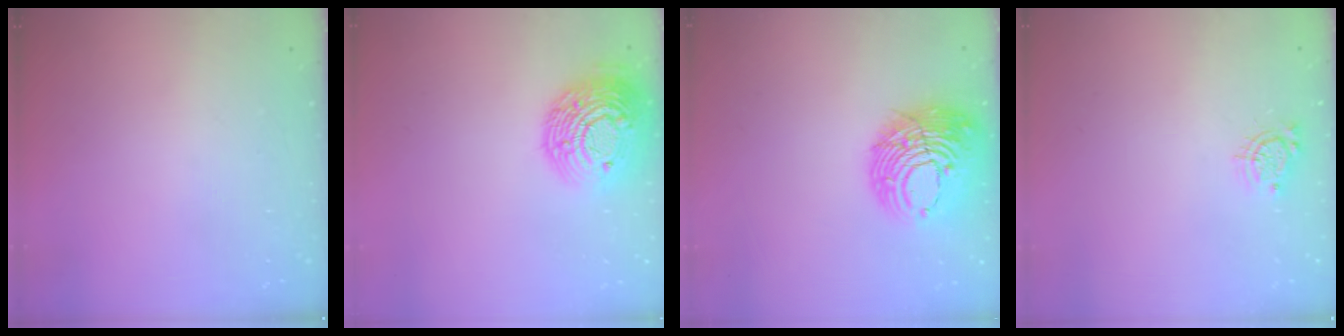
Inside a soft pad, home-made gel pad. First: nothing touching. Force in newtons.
{"total": 19.0, "press": 18.9, "slide": 1.2}
{"total": 16.6, "press": 16.4, "slide": 2.0}
{"total": 5.1, "press": 5.0, "slide": 0.6}